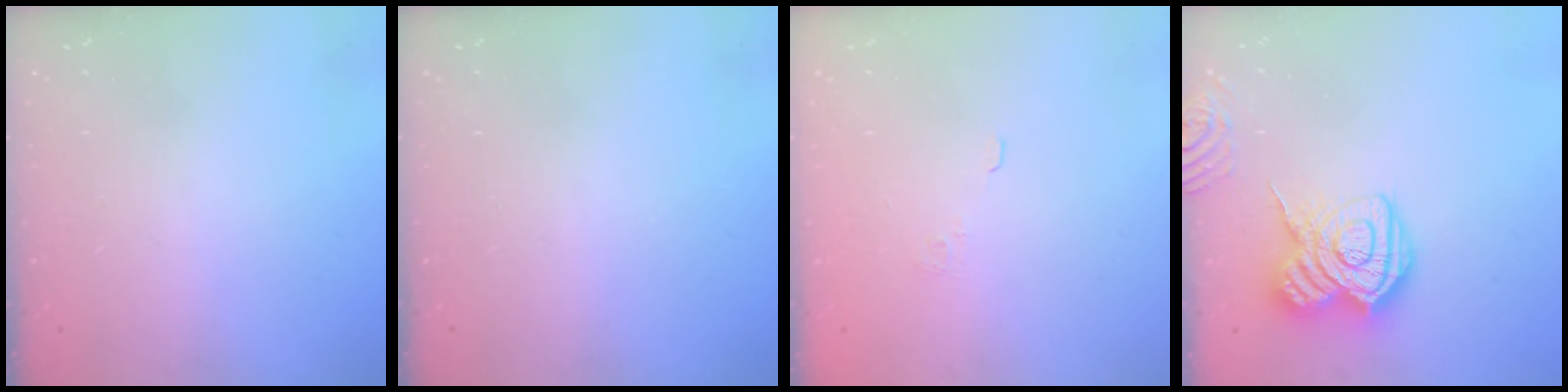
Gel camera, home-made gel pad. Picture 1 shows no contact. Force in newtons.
{"total": 0.0}
{"total": 1.5, "press": 0.9, "slide": 1.3}
{"total": 15.5, "press": 15.5, "slide": 0.7}